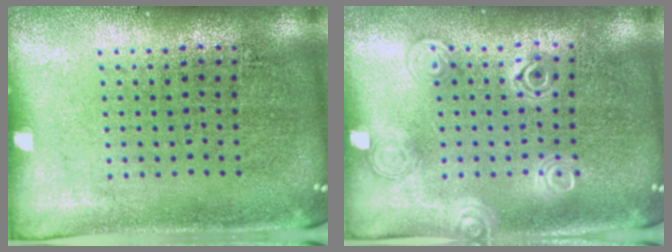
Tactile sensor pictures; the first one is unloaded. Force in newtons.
{"total": 1.2, "press": 1.2, "slide": 0.3}